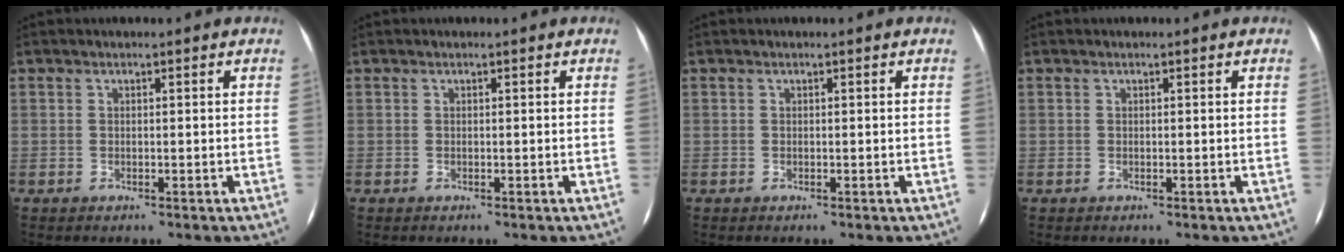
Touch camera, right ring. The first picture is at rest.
{"total": 0.0}
{"total": 0.0}
{"total": 0.0}